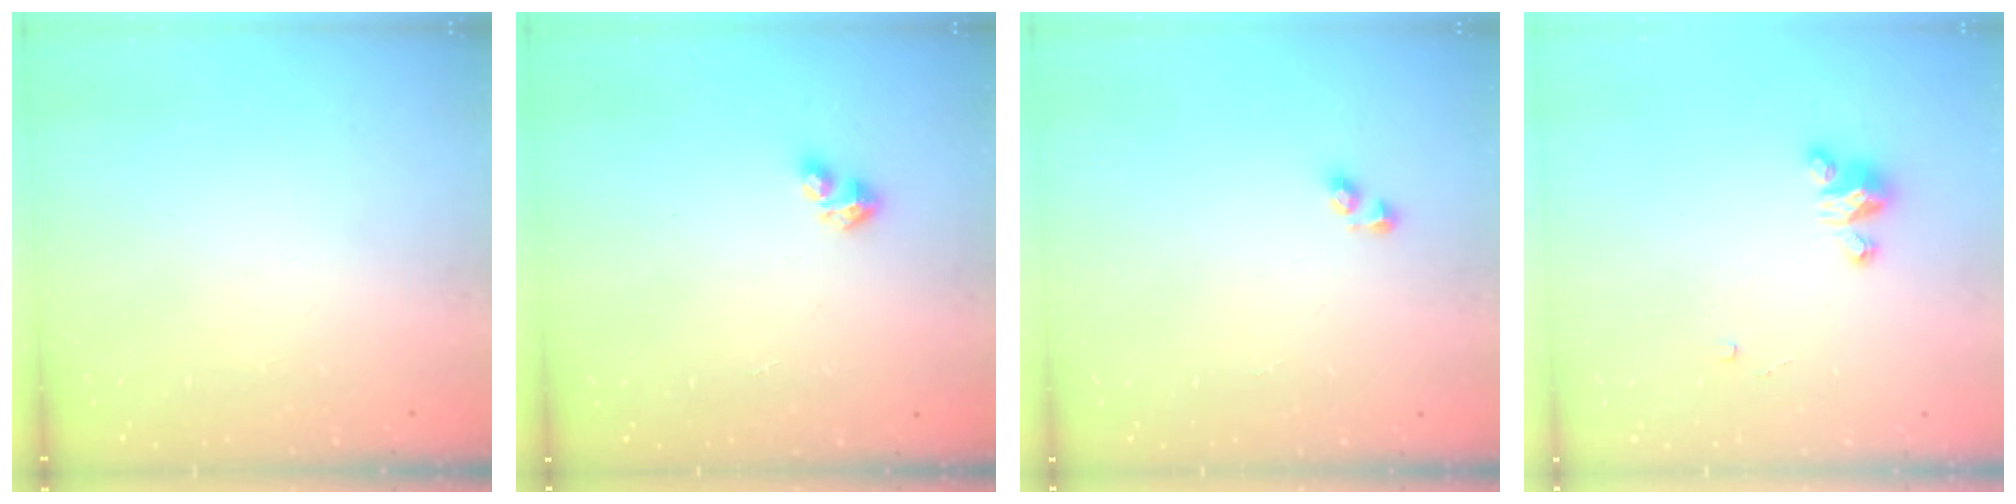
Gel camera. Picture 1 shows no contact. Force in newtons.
{"total": 2.4, "press": 2.4, "slide": 0.5}
{"total": 3.8, "press": 3.8, "slide": 0.1}
{"total": 3.2, "press": 3.2, "slide": 0.1}